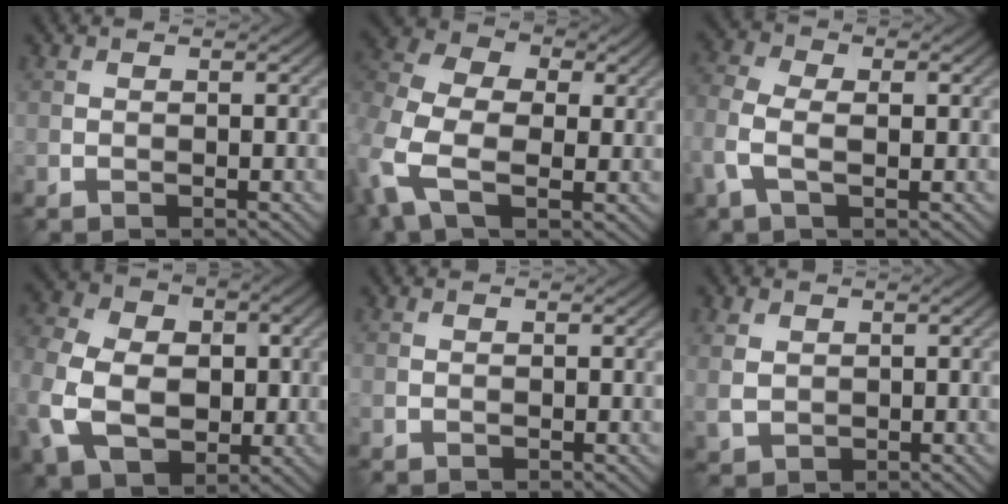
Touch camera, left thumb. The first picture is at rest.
{"total": 10.0, "force": [-0.3, 6.6, 7.4], "torque": [-0.202, 0.009, -0.022]}
{"total": 5.8, "force": [-1.0, 3.5, 4.5], "torque": [-0.121, 0.003, -0.028]}
{"total": 12.9, "force": [-1.9, 10.0, 8.0], "torque": [-0.208, -0.027, -0.037]}
{"total": 0.0}
{"total": 3.1, "force": [0.9, 2.5, 1.7], "torque": [-0.053, -0.001, 0.022]}